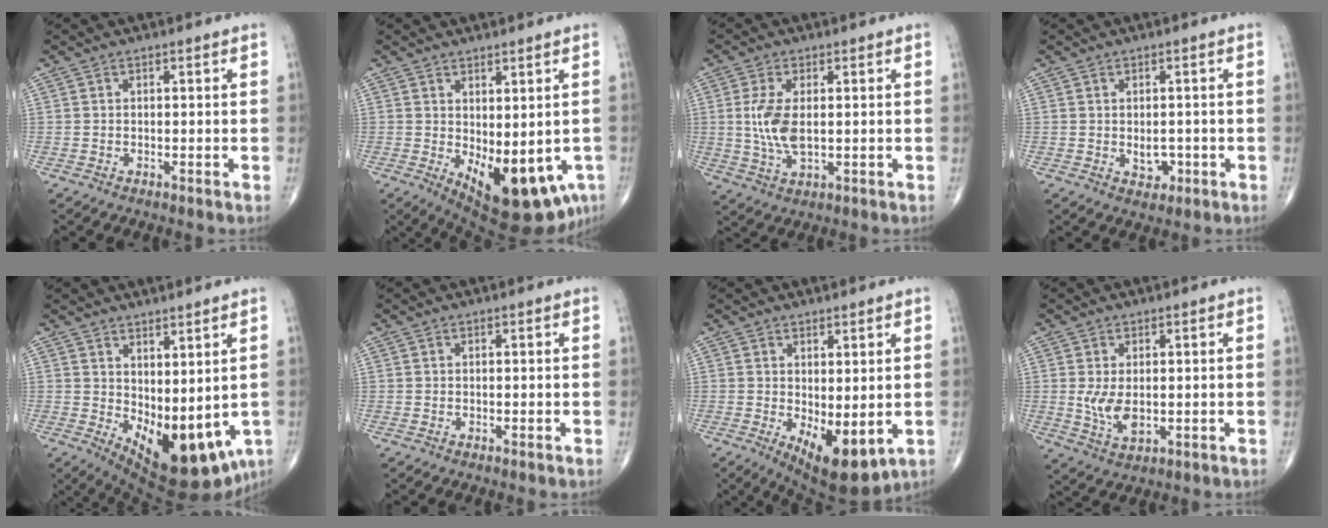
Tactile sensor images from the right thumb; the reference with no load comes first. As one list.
[{"total": 14.9, "force": [-4.3, 6.8, 12.5], "torque": [-0.154, -0.015, -0.038]}, {"total": 7.4, "force": [0.5, 3.5, 6.5], "torque": [-0.145, -0.008, 0.013]}, {"total": 3.0, "force": [-0.5, 2.2, 2.1], "torque": [-0.015, 0.000, -0.002]}, {"total": 14.5, "force": [-1.0, 6.8, 12.8], "torque": [-0.167, -0.024, 0.015]}, {"total": 0.0}, {"total": 9.7, "force": [-1.4, 4.2, 8.6], "torque": [-0.118, -0.020, -0.002]}, {"total": 5.7, "force": [0.1, 3.1, 4.8], "torque": [-0.090, -0.014, 0.012]}]